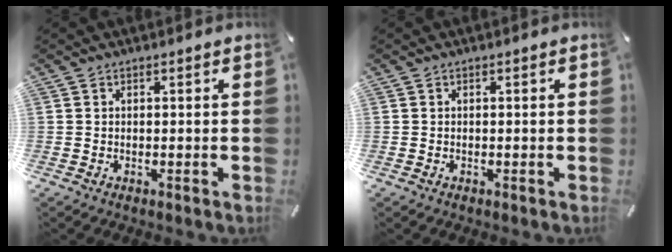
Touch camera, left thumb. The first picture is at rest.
{"total": 0.0}